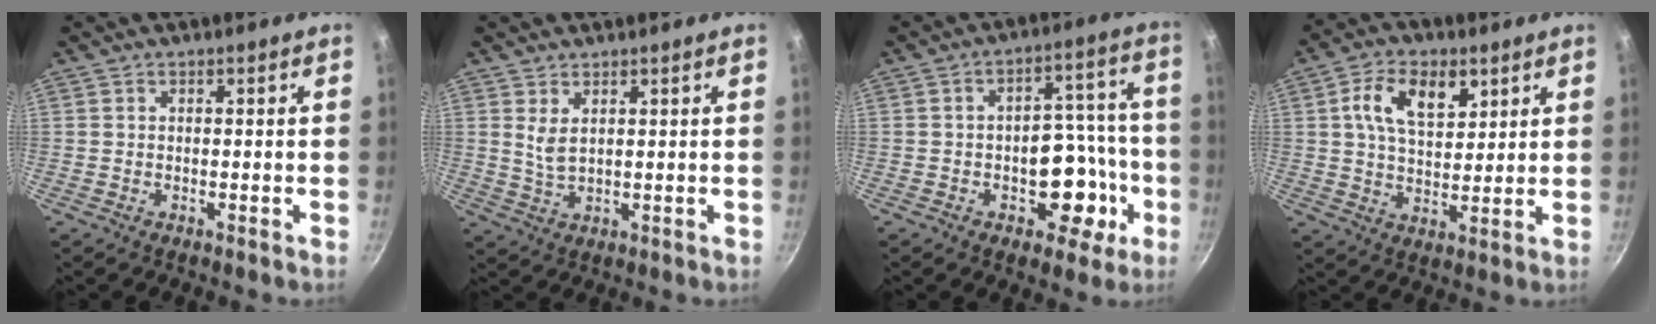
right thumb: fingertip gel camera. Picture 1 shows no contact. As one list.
[{"total": 3.2, "force": [1.3, 1.3, 2.6], "torque": [-0.053, -0.012, 0.034]}, {"total": 13.4, "force": [-4.0, 8.1, 9.8], "torque": [-0.084, 0.053, -0.051]}, {"total": 10.9, "force": [4.2, 6.2, 7.9], "torque": [-0.122, -0.010, 0.075]}]